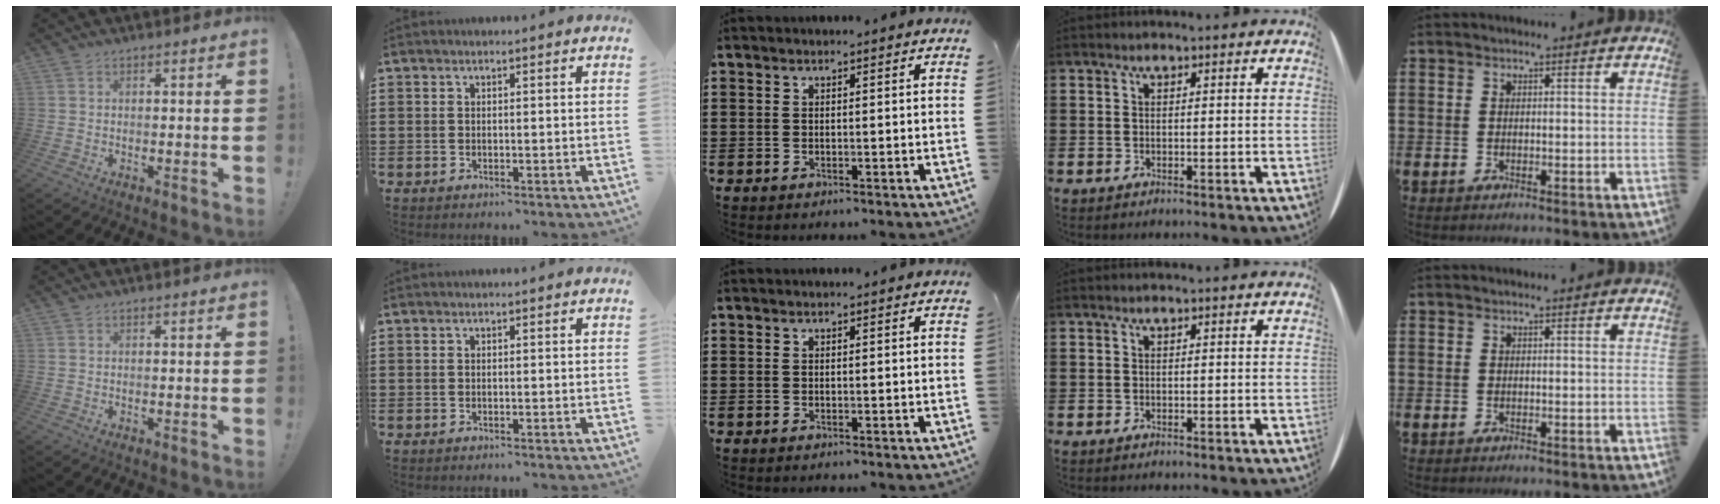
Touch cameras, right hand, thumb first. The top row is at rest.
{}